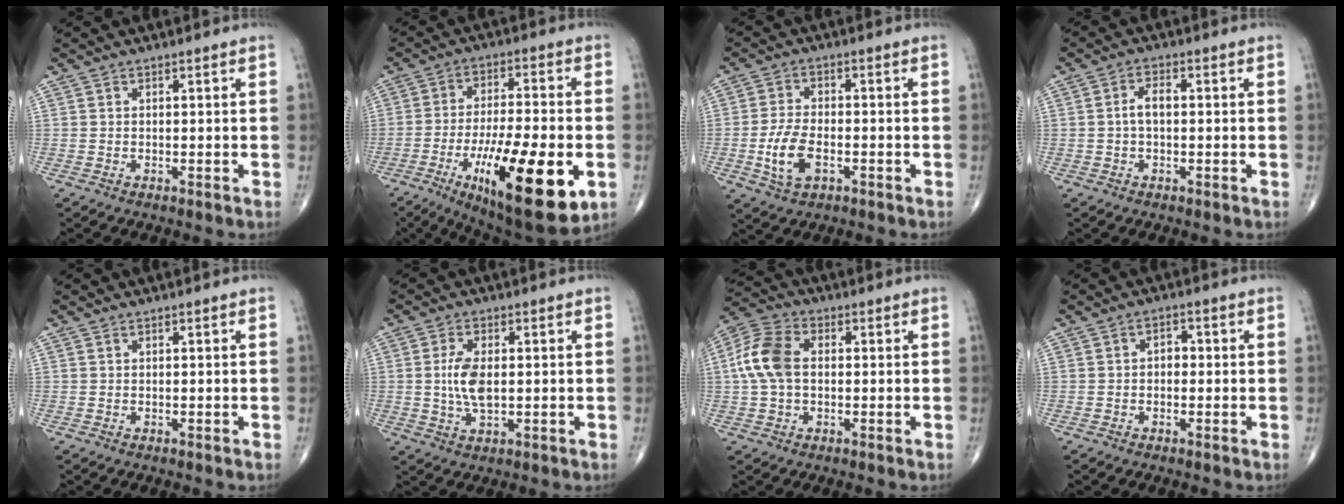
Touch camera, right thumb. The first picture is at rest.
{"total": 22.6, "force": [-7.6, 6.7, 20.2], "torque": [-0.316, -0.004, -0.107]}
{"total": 7.4, "force": [-2.2, 4.0, 5.9], "torque": [-0.120, 0.009, -0.038]}
{"total": 3.2, "force": [-0.1, 1.6, 2.7], "torque": [-0.053, 0.012, -0.004]}
{"total": 0.0}
{"total": 6.4, "force": [0.3, 3.1, 5.6], "torque": [-0.113, -0.005, 0.004]}
{"total": 9.8, "force": [0.6, 6.4, 7.4], "torque": [-0.161, 0.025, 0.004]}
{"total": 2.4, "force": [-0.1, 1.7, 1.7], "torque": [-0.014, 0.012, -0.007]}